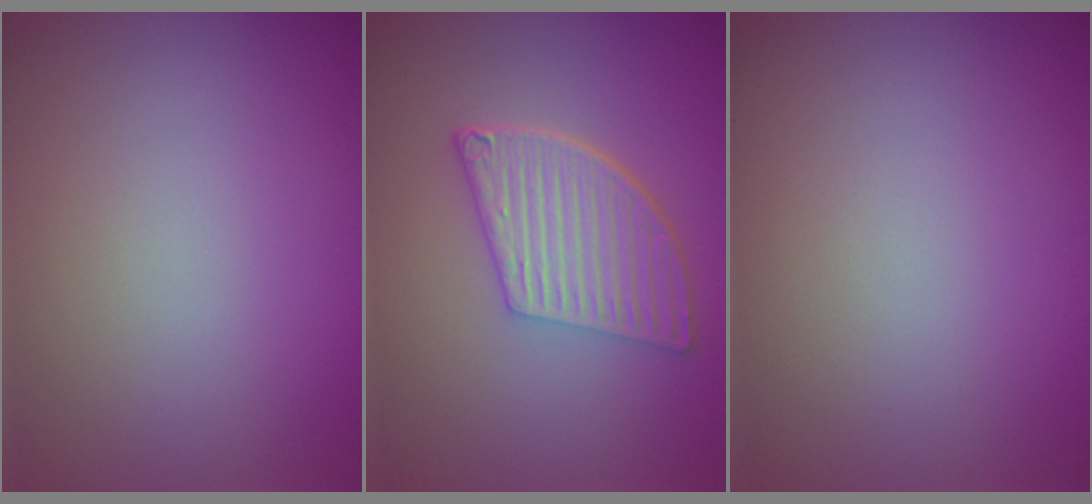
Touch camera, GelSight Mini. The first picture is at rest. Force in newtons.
{"total": 5.9, "press": 4.2, "slide": 4.2}
{"total": 0.0}